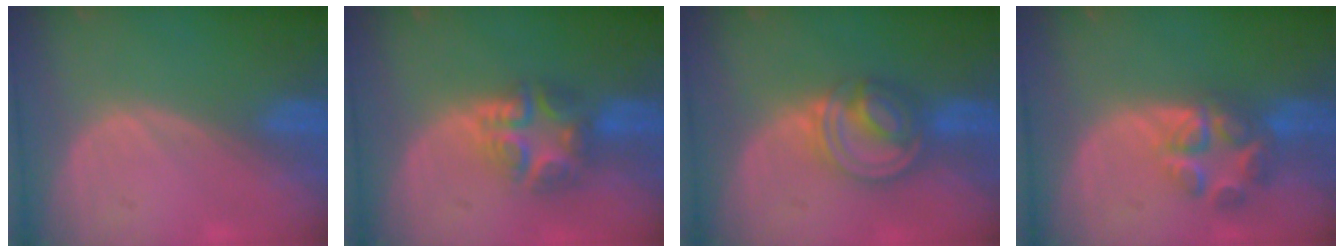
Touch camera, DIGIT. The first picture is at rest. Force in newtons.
{"total": 7.5, "press": 6.5, "slide": 3.7}
{"total": 7.6, "press": 6.6, "slide": 3.8}
{"total": 7.0, "press": 6.0, "slide": 3.8}